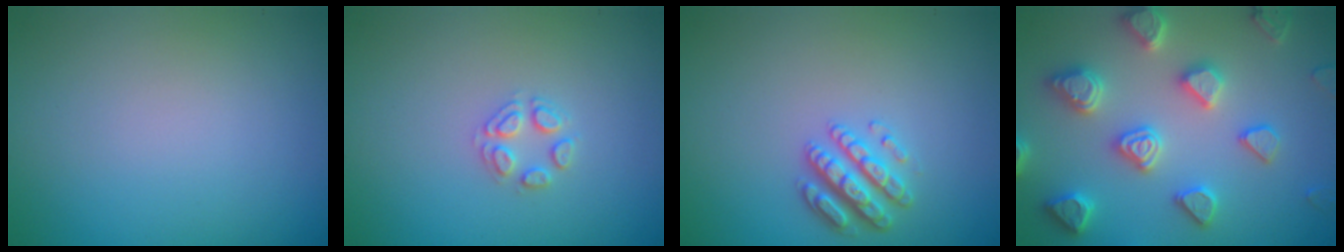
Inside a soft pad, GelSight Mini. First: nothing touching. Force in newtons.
{"total": 2.0, "press": 2.0, "slide": 0.1}
{"total": 2.9, "press": 2.8, "slide": 1.1}
{"total": 5.3, "press": 5.2, "slide": 1.2}